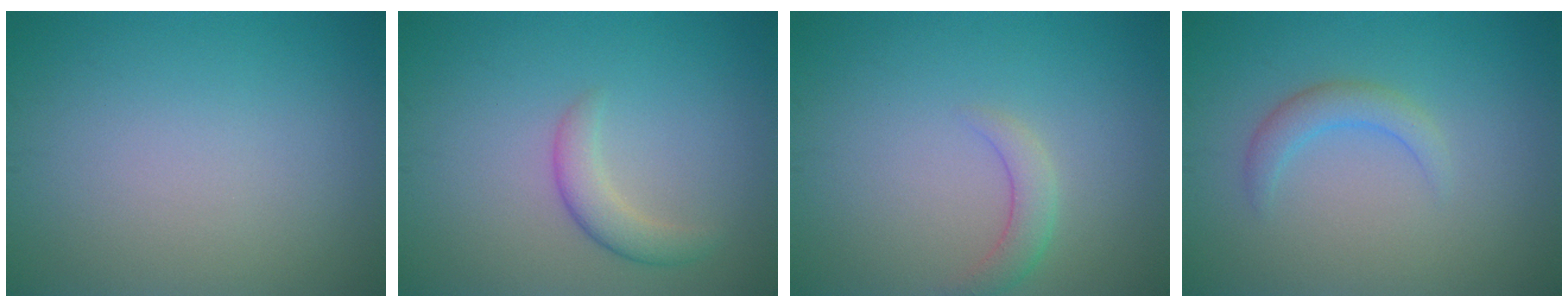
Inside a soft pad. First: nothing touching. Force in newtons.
{"total": 2.3, "press": 2.3, "slide": 0.1}
{"total": 1.9, "press": 1.9, "slide": 0.2}
{"total": 2.1, "press": 2.0, "slide": 0.3}